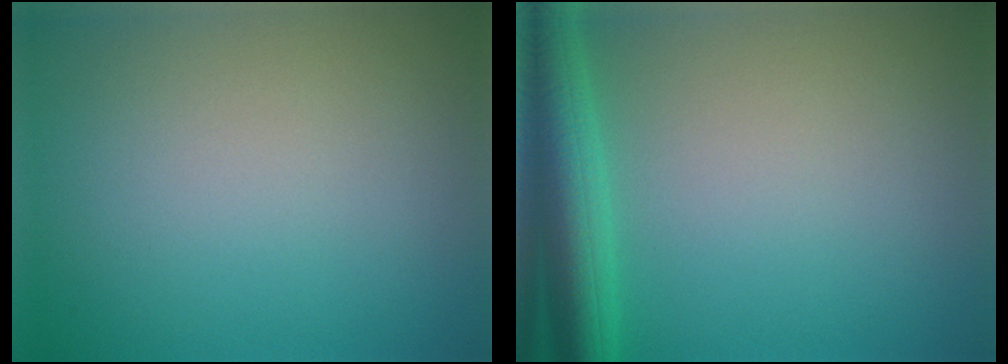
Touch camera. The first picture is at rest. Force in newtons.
{"total": 5.3, "press": 5.3, "slide": 0.2}